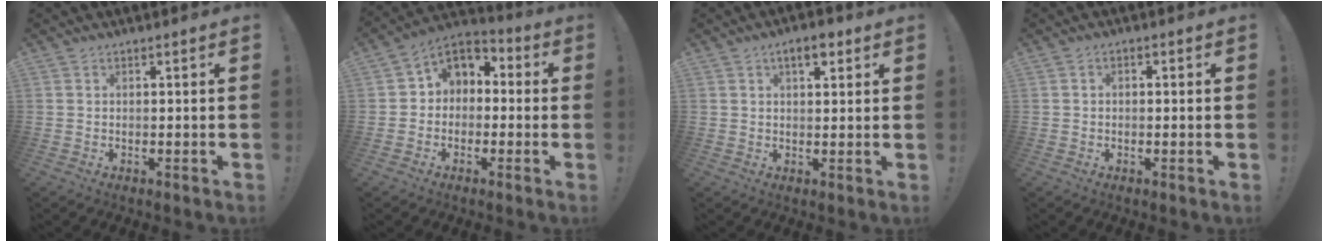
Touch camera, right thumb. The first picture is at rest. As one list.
[{"total": 5.9, "force": [0.1, 5.4, 2.3], "torque": [-0.031, 0.005, 0.010]}, {"total": 5.2, "force": [2.8, 2.3, 3.7], "torque": [-0.046, -0.005, 0.044]}, {"total": 1.2, "force": [-0.6, 0.8, 0.6], "torque": [-0.011, 0.004, -0.010]}]